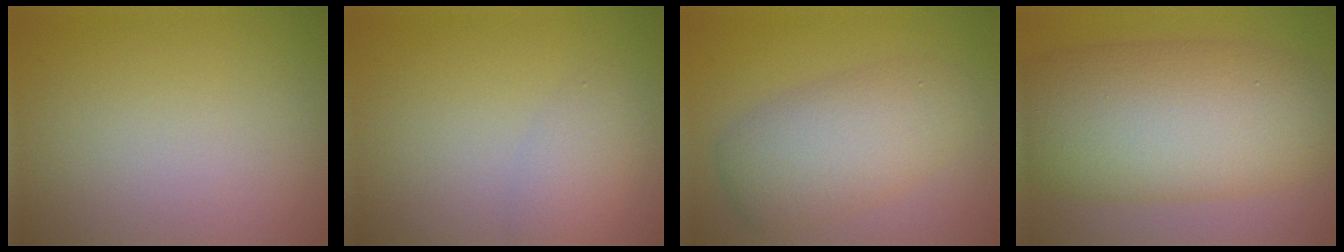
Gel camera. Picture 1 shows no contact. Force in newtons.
{"total": 2.1, "press": 2.1, "slide": 0.1}
{"total": 5.7, "press": 5.7, "slide": 0.1}
{"total": 12.2, "press": 12.2, "slide": 0.2}